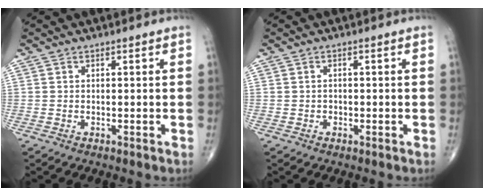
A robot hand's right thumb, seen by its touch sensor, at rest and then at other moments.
{"total": 0.9, "force": [-0.2, 0.8, 0.2], "torque": [0.001, 0.003, -0.002]}